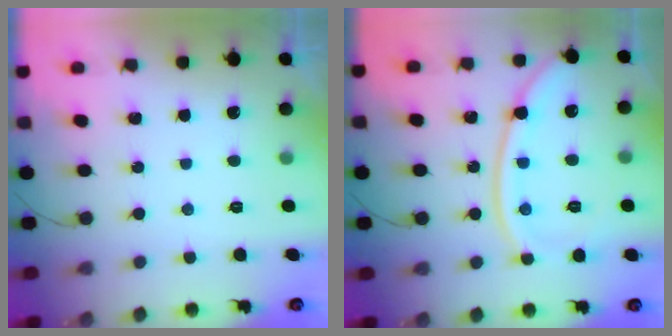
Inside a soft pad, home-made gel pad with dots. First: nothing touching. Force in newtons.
{"total": 13.2, "press": 13.1, "slide": 1.7}